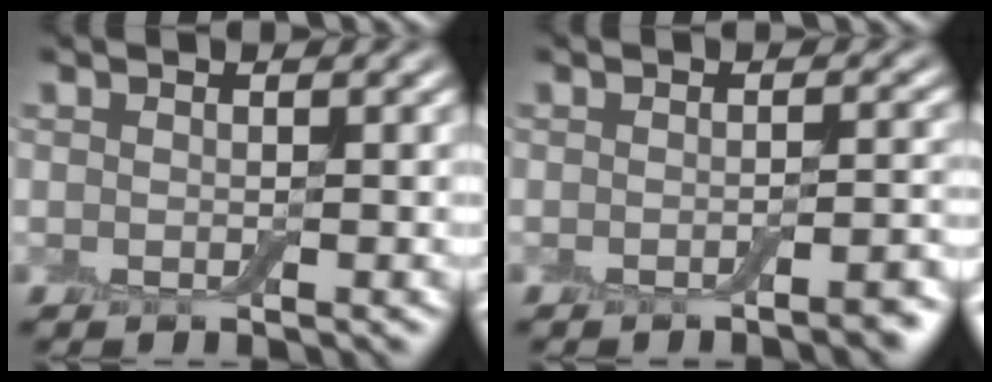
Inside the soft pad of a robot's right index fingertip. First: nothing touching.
{"total": 2.2, "force": [-1.3, 0.5, 1.7], "torque": [-0.019, 0.002, -0.024]}